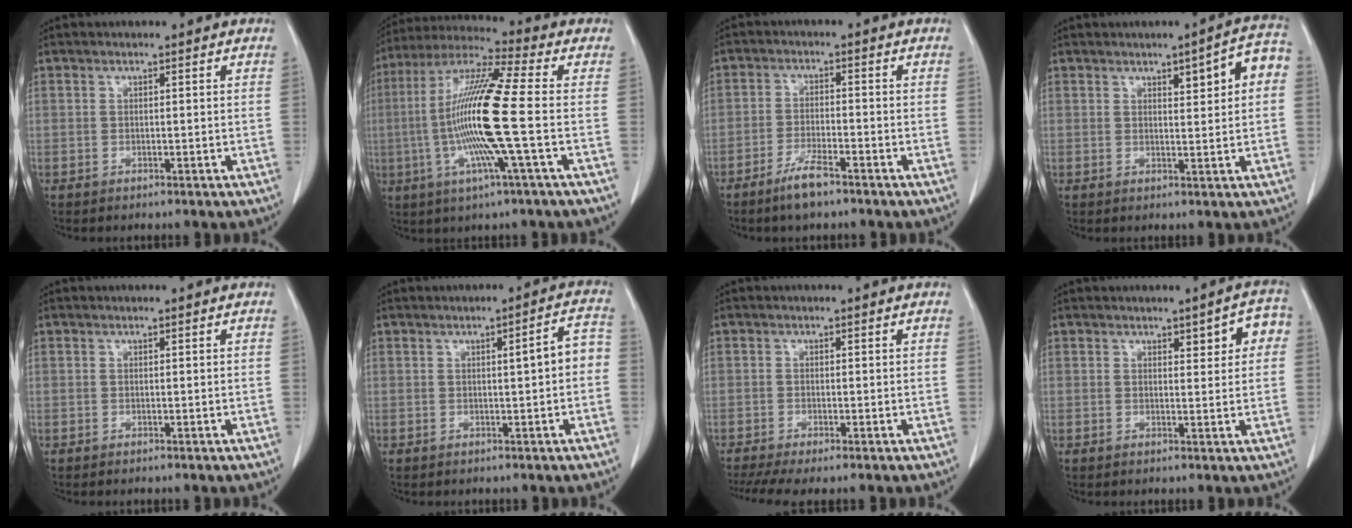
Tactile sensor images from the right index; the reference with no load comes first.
{"total": 16.1, "force": [-2.1, -0.4, 15.9], "torque": [-0.320, -0.004, -0.056]}
{"total": 4.8, "force": [-3.6, 0.7, 3.1], "torque": [-0.061, -0.004, -0.066]}
{"total": 6.0, "force": [1.6, 1.1, 5.7], "torque": [-0.074, 0.016, 0.020]}
{"total": 0.0}
{"total": 4.0, "force": [-0.1, 0.6, 4.0], "torque": [-0.051, 0.015, -0.002]}
{"total": 4.9, "force": [-3.3, 0.8, 3.5], "torque": [-0.065, -0.008, -0.057]}
{"total": 4.5, "force": [1.6, 1.5, 4.0], "torque": [-0.042, 0.012, 0.017]}